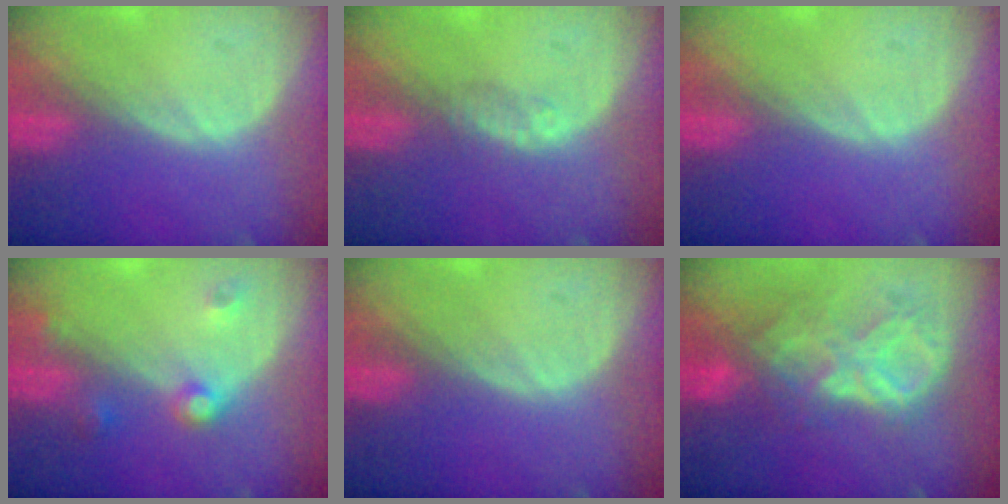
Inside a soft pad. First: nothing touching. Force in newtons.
{"total": 1.5, "press": 1.3, "slide": 0.9}
{"total": 0.0}
{"total": 3.7, "press": 3.4, "slide": 1.3}
{"total": 0.0}
{"total": 9.1, "press": 7.9, "slide": 4.5}